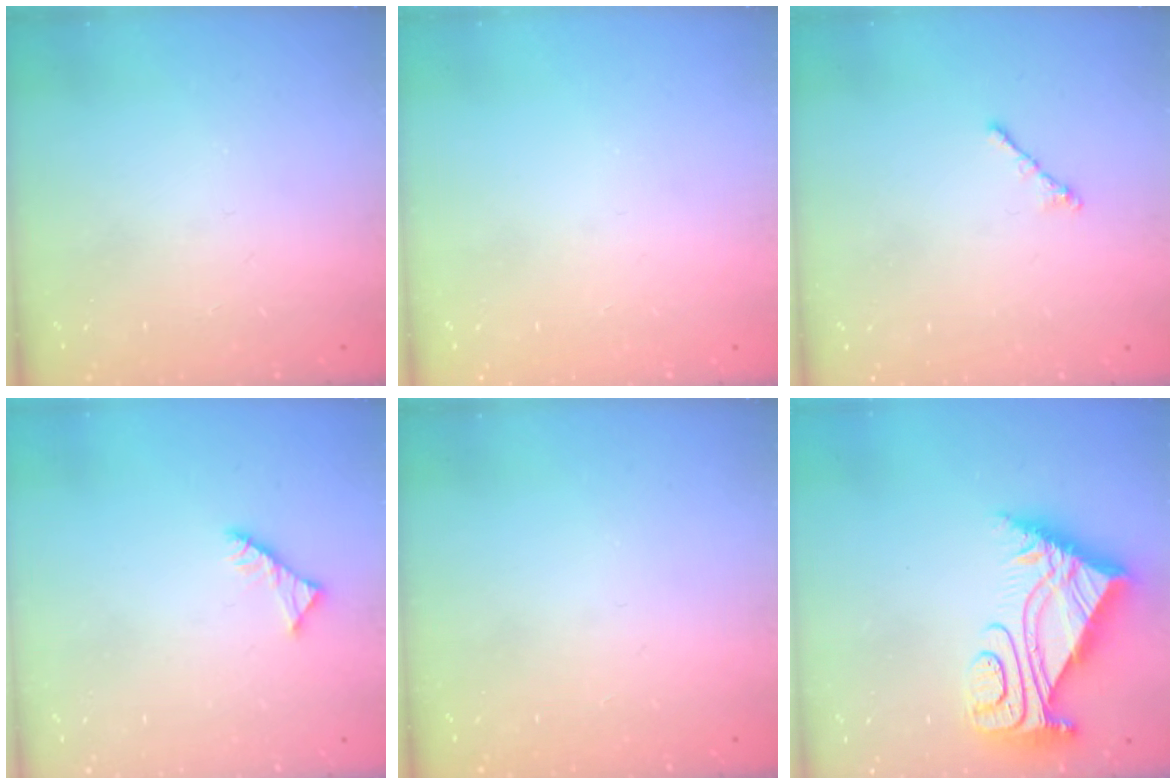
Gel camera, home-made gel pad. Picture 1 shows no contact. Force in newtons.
{"total": 0.0}
{"total": 1.8, "press": 1.7, "slide": 0.6}
{"total": 2.9, "press": 2.9, "slide": 0.4}
{"total": 0.0}
{"total": 11.1, "press": 11.1, "slide": 1.0}